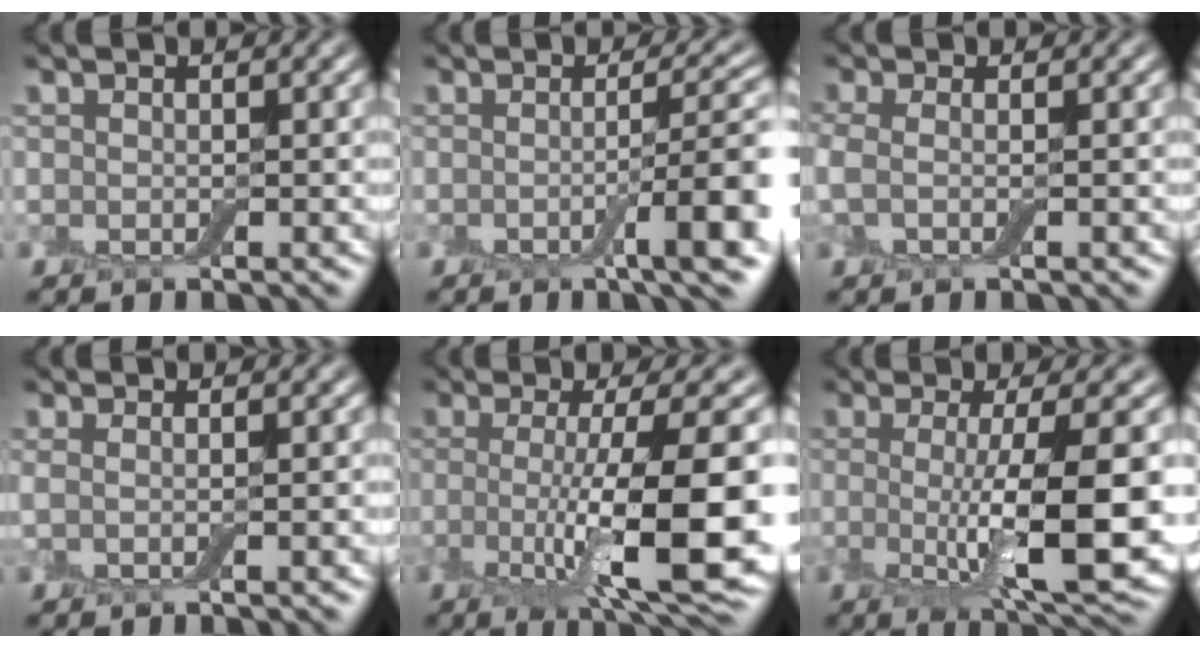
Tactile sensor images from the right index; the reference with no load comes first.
{"total": 5.9, "force": [-1.2, 1.1, 5.7], "torque": [-0.076, 0.002, -0.022]}
{"total": 1.8, "force": [0.0, 0.7, 1.7], "torque": [-0.040, 0.001, -0.008]}
{"total": 1.9, "force": [0.1, 0.5, 1.8], "torque": [-0.029, 0.002, -0.005]}
{"total": 10.9, "force": [-1.6, 2.5, 10.5], "torque": [-0.158, -0.017, -0.027]}
{"total": 9.5, "force": [-0.8, 2.2, 9.2], "torque": [-0.135, -0.016, -0.010]}